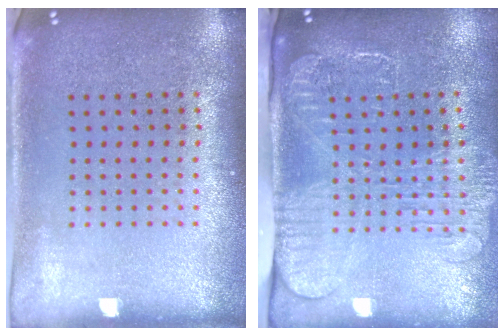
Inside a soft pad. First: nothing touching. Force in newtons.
{"total": 2.7, "press": 2.1, "slide": 1.7}